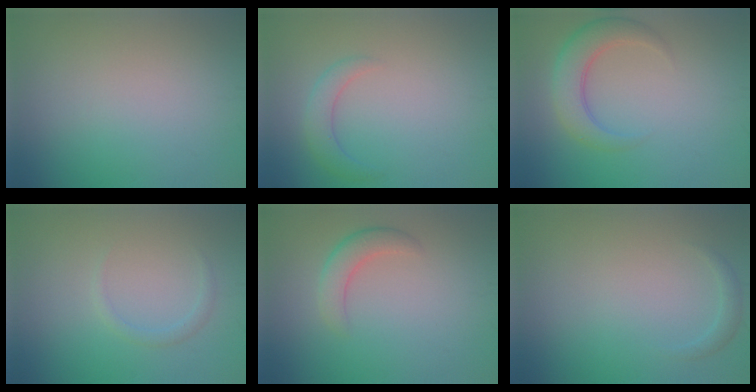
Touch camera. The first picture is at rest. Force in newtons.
{"total": 2.0, "press": 2.0, "slide": 0.1}
{"total": 4.1, "press": 4.1, "slide": 0.3}
{"total": 1.0, "press": 1.0, "slide": 0.0}
{"total": 2.5, "press": 2.5, "slide": 0.0}
{"total": 0.9, "press": 0.9, "slide": 0.1}